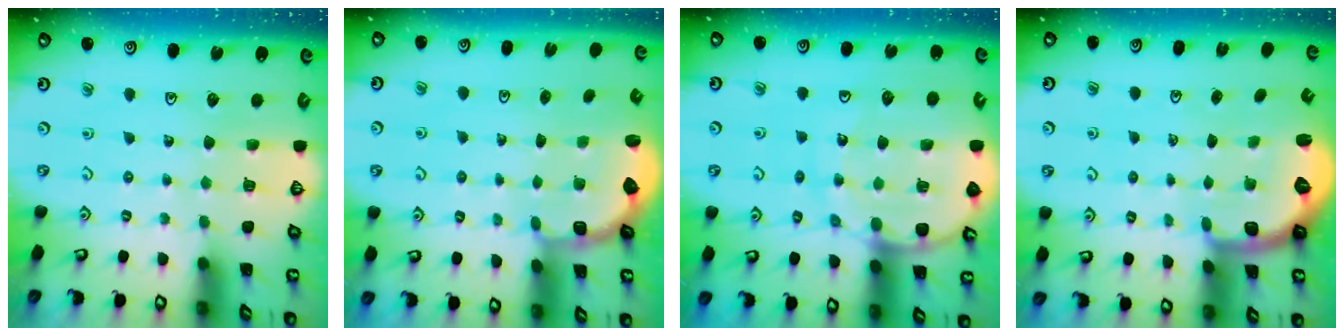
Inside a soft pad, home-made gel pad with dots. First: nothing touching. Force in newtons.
{"total": 2.6, "press": 2.1, "slide": 1.5}
{"total": 12.1, "press": 12.0, "slide": 1.6}
{"total": 1.8, "press": 1.8, "slide": 0.4}